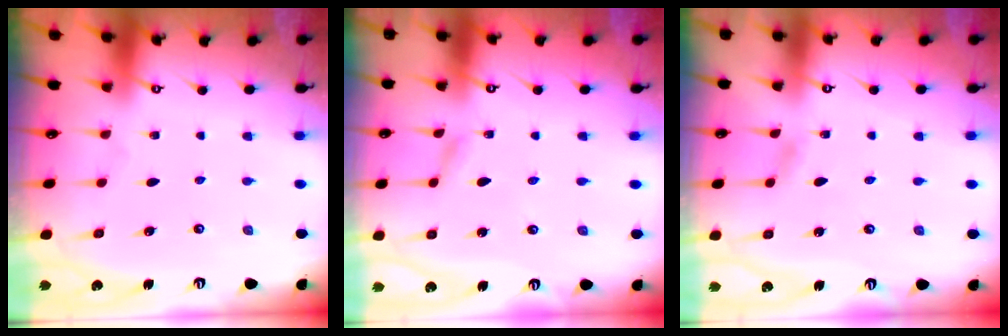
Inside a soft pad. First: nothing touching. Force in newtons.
{"total": 2.2, "press": 2.2, "slide": 0.1}
{"total": 2.6, "press": 2.6, "slide": 0.3}